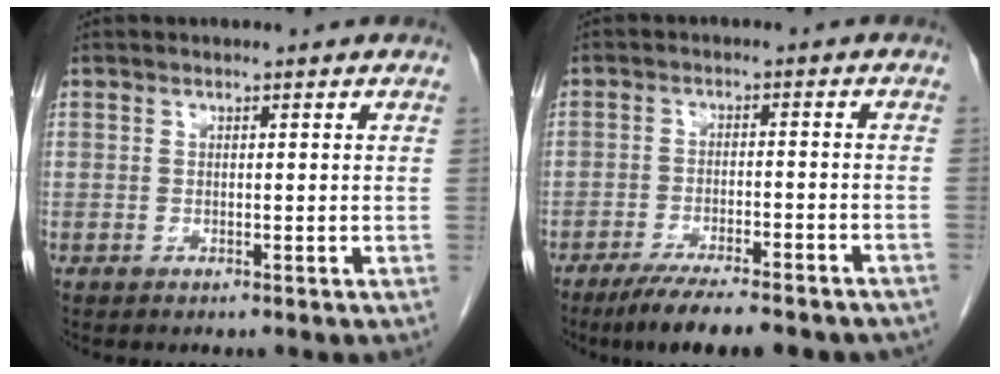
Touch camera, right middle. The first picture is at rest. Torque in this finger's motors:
{"motor_torque": [1.24, -0.90, 0.16, 0.11]}